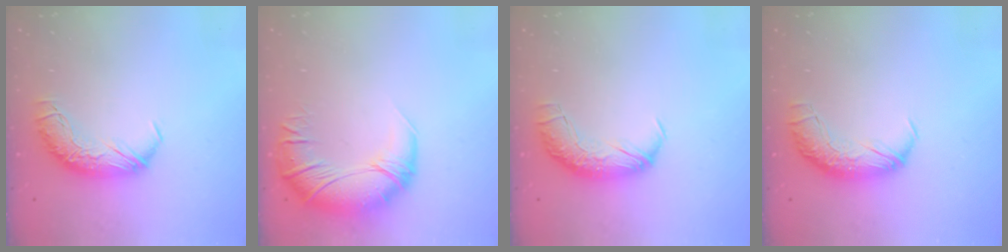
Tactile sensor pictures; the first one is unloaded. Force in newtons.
{"total": 3.9, "press": 2.0, "slide": 3.3}
{"total": 2.3, "press": 1.1, "slide": 2.1}
{"total": 2.4, "press": 1.2, "slide": 2.1}